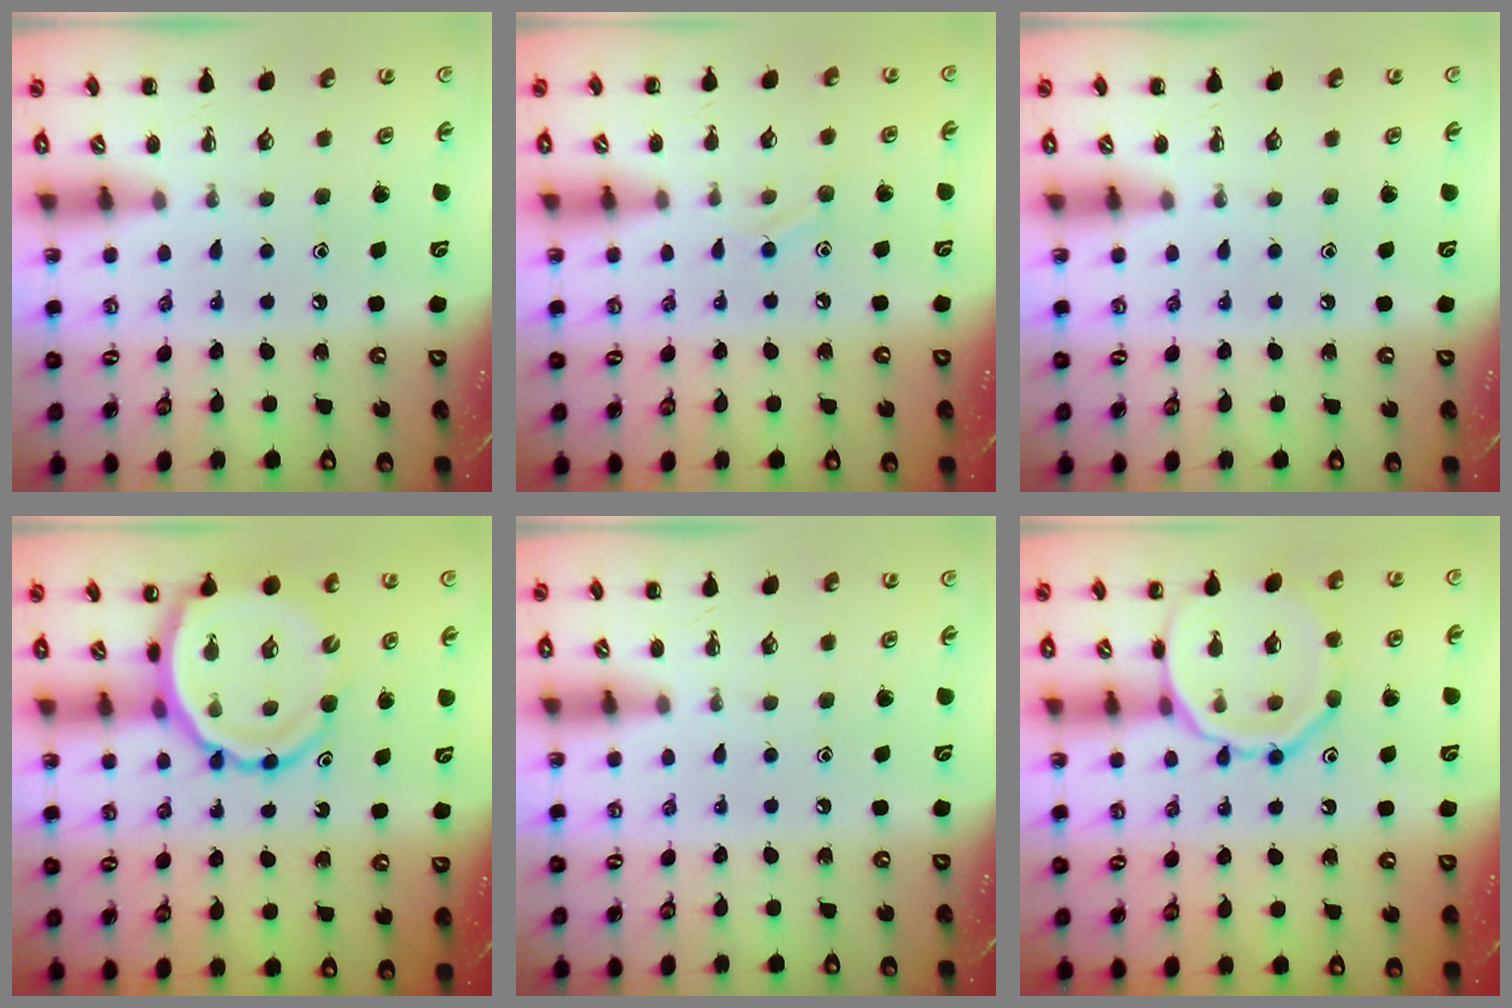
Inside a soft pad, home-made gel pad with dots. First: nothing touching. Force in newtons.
{"total": 6.5, "press": 6.2, "slide": 1.9}
{"total": 0.0}
{"total": 12.0, "press": 11.4, "slide": 3.7}
{"total": 0.0}
{"total": 12.7, "press": 12.6, "slide": 0.7}